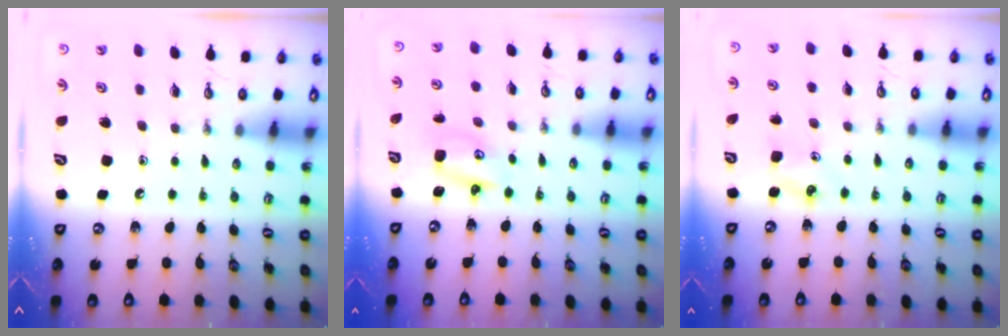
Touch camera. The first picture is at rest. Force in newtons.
{"total": 2.7, "press": 2.7, "slide": 0.2}
{"total": 3.7, "press": 3.7, "slide": 0.4}